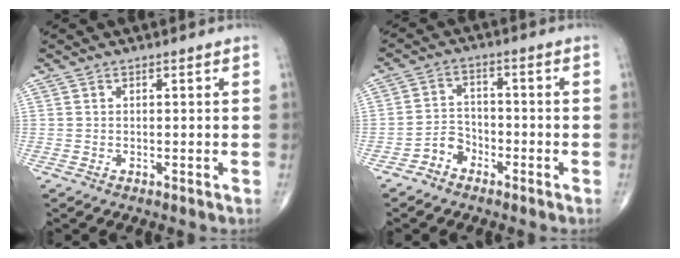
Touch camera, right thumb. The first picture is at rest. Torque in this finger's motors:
{"motor_torque": [0.03, -0.07, 0.40, -0.29, 0.08]}